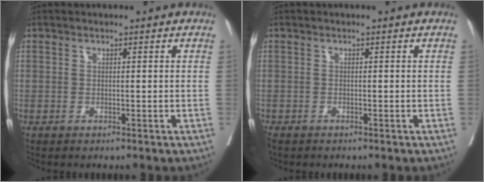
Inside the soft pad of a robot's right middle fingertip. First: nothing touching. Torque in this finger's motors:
{"motor_torque": [0.49, -0.52, 0.08, 0.03]}